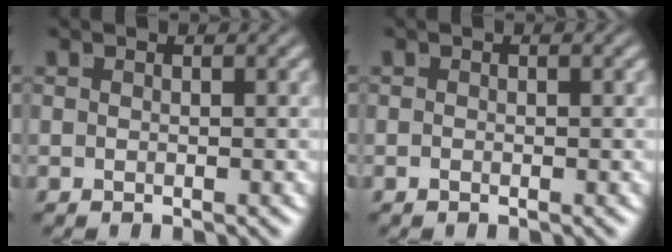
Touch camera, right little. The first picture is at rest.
{"total": 0.5, "force": [-0.3, -0.5, 0.2], "torque": [0.000, -0.004, -0.002]}